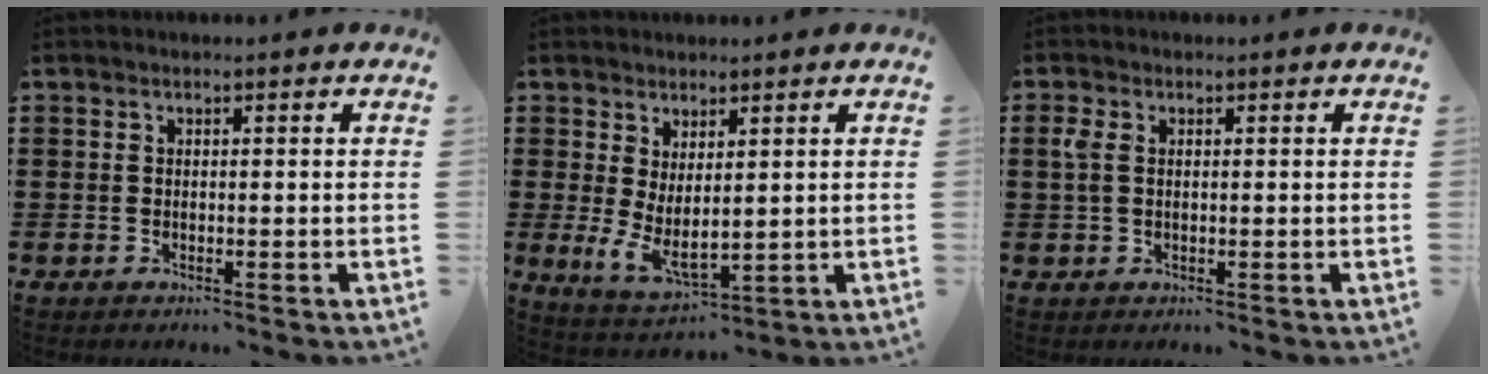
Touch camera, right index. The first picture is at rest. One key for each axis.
{"total": 3.8, "fx": 0.6, "fy": 1.5, "fz": 3.5, "tx": -0.086, "ty": -0.018, "tz": 0.007}
{"total": 2.3, "fx": 0.2, "fy": 1.3, "fz": 1.9, "tx": -0.056, "ty": 0.001, "tz": -0.002}